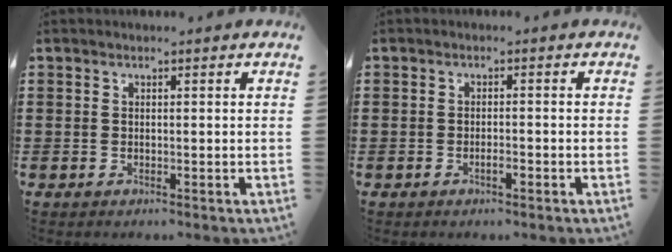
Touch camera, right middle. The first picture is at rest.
{"total": 1.3, "force": [-0.8, 0.4, 1.0], "torque": [-0.022, -0.004, -0.013]}